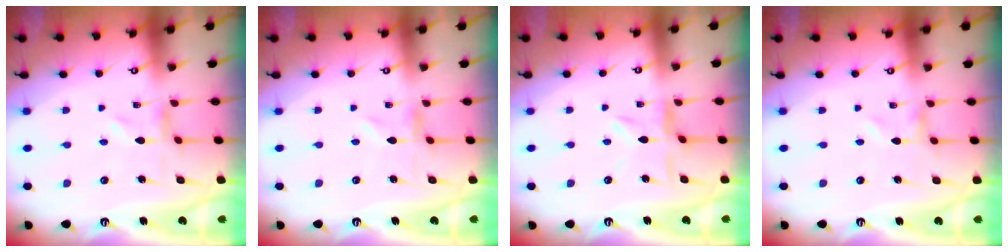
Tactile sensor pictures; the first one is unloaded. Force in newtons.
{"total": 0.0}
{"total": 3.7, "press": 3.7, "slide": 0.4}
{"total": 0.0}